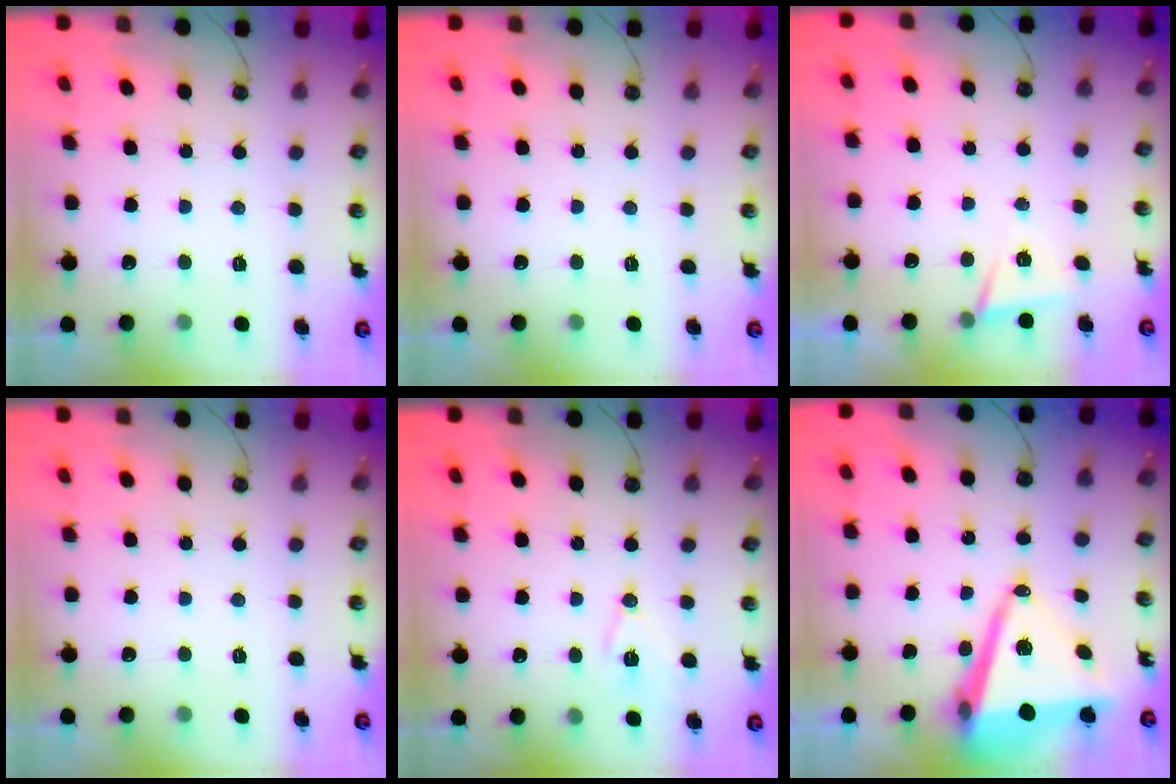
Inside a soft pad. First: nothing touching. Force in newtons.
{"total": 0.0}
{"total": 4.5, "press": 2.3, "slide": 3.8}
{"total": 0.0}
{"total": 8.7, "press": 7.9, "slide": 3.5}
{"total": 14.7, "press": 14.2, "slide": 3.9}